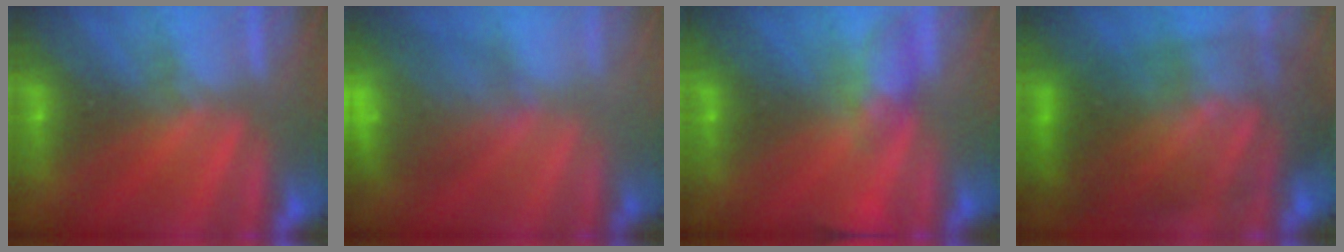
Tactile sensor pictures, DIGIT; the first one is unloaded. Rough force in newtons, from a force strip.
{"total": 6.4}
{"total": 4.9}
{"total": 10.8}